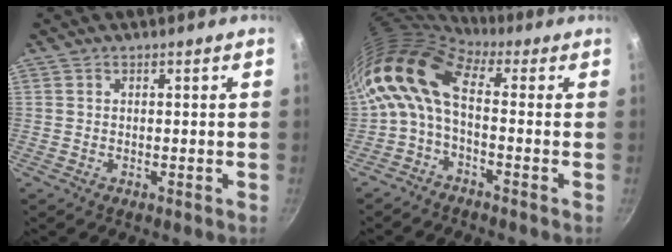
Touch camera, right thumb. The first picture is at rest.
{"total": 11.2, "force": [0.3, 5.8, 9.6], "torque": [-0.195, 0.024, -0.012]}